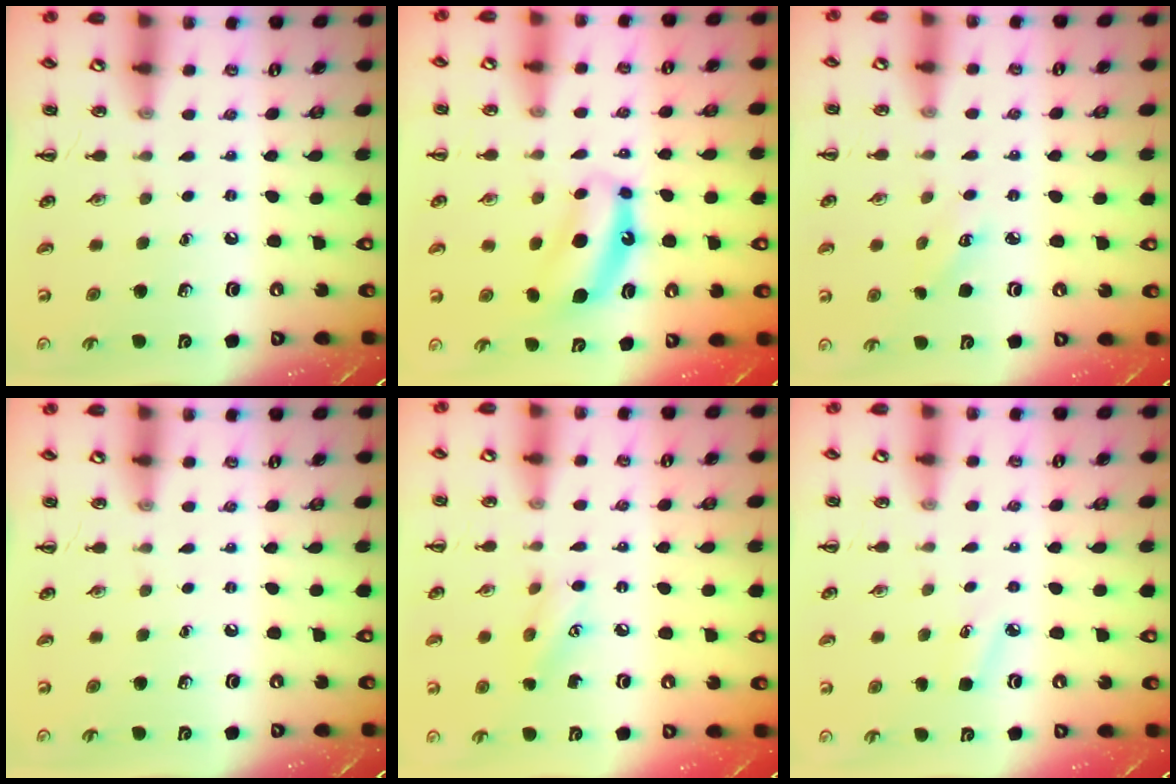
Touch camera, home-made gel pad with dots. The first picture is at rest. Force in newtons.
{"total": 7.4, "press": 7.3, "slide": 1.1}
{"total": 2.1, "press": 2.0, "slide": 0.6}
{"total": 0.0}
{"total": 7.7, "press": 7.6, "slide": 1.0}
{"total": 4.4, "press": 4.2, "slide": 1.3}